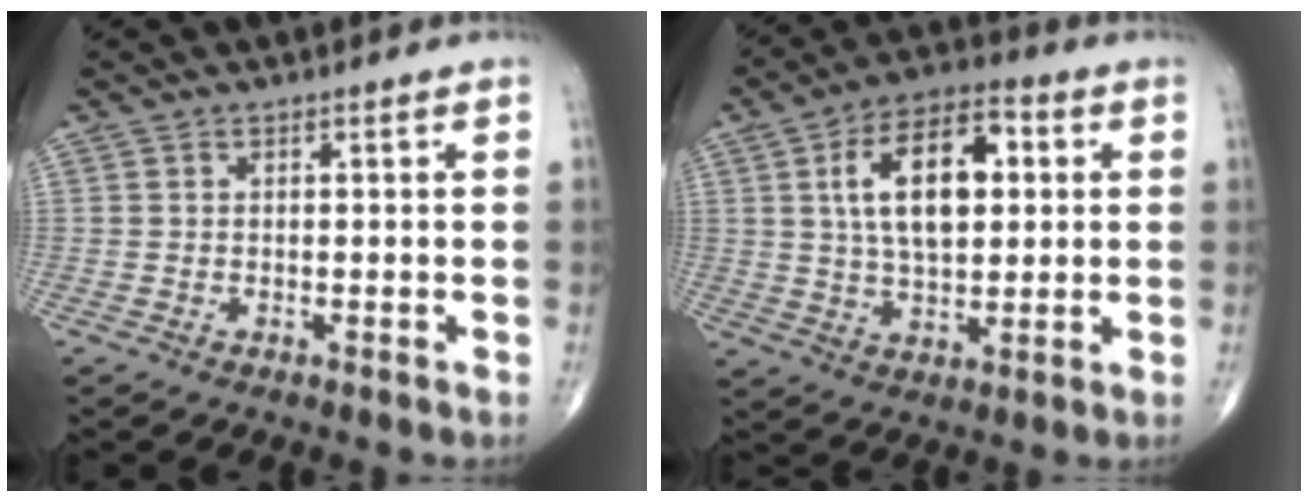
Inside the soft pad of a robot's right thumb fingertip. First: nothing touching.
{"total": 15.8, "force": [3.4, 8.3, 13.0], "torque": [-0.203, 0.009, 0.054]}